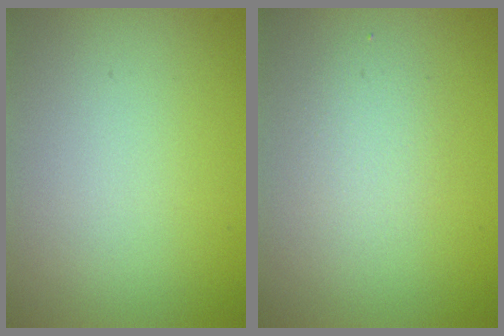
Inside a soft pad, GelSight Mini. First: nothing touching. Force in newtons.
{"total": 1.7, "press": 1.7, "slide": 0.2}